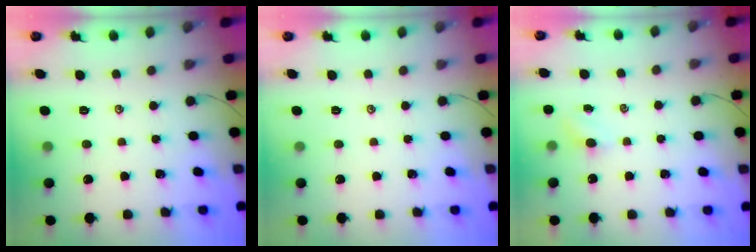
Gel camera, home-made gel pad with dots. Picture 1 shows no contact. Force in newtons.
{"total": 0.0}
{"total": 3.2, "press": 3.0, "slide": 1.2}